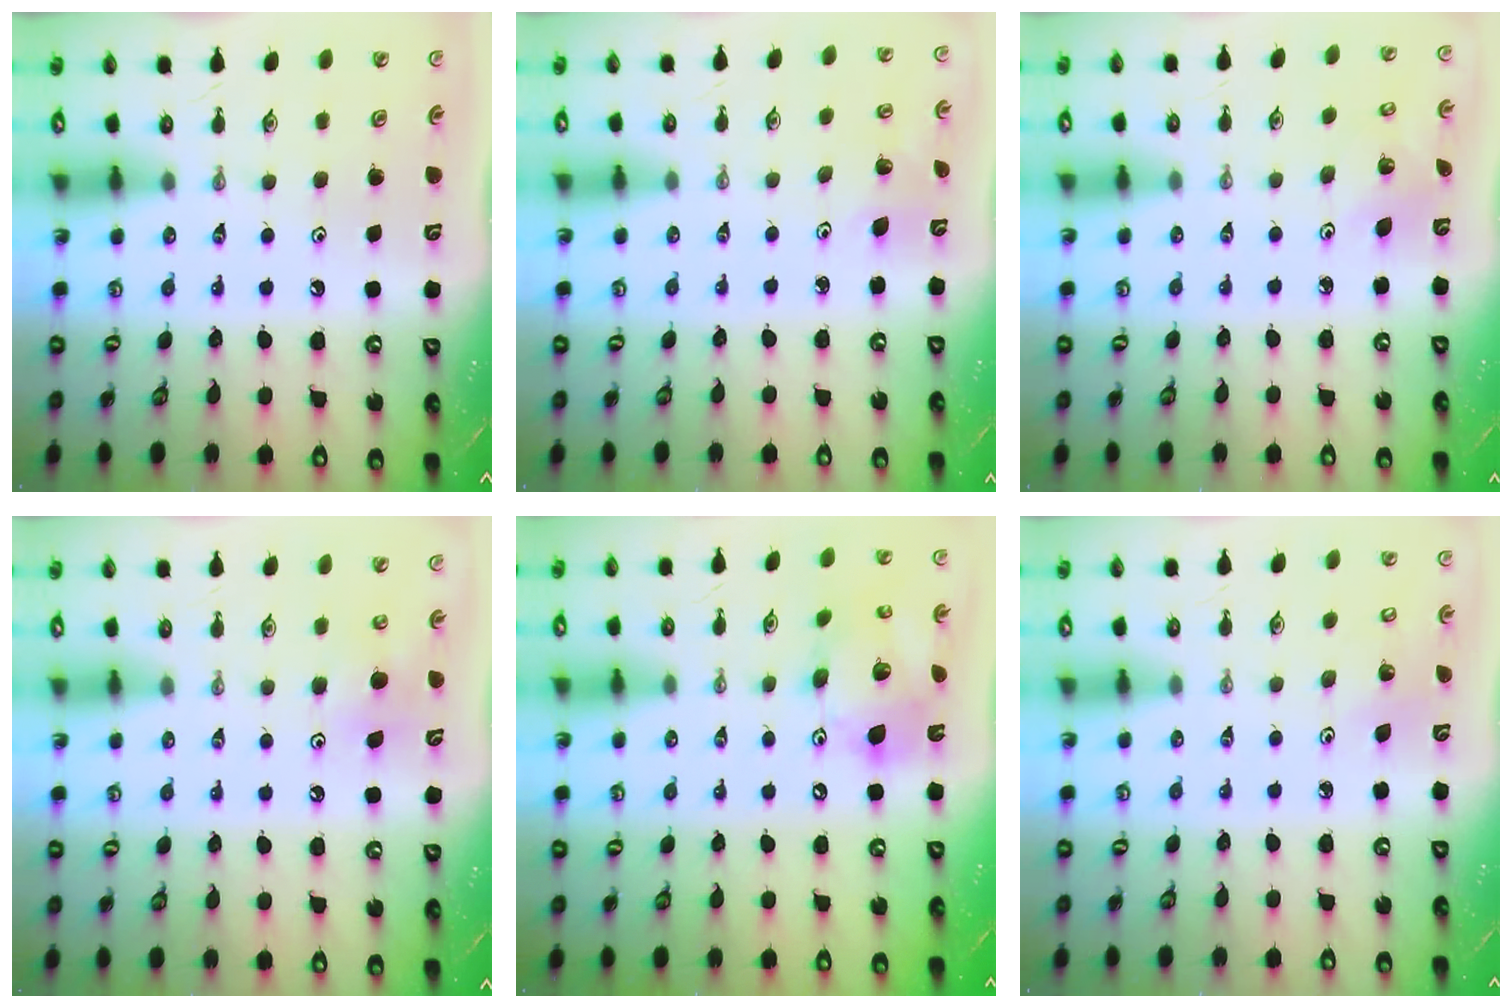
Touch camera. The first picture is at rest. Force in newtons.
{"total": 3.4, "press": 2.8, "slide": 2.1}
{"total": 3.6, "press": 3.6, "slide": 0.4}
{"total": 5.4, "press": 5.3, "slide": 0.9}
{"total": 16.3, "press": 16.1, "slide": 2.5}
{"total": 3.0, "press": 2.9, "slide": 0.5}